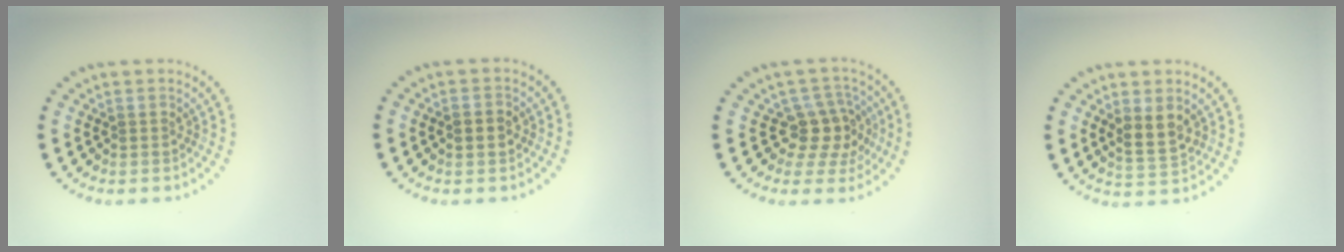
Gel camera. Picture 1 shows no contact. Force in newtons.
{"total": 2.1, "press": 2.0, "slide": 0.2}
{"total": 3.6, "press": 3.0, "slide": 2.0}
{"total": 2.7, "press": 2.6, "slide": 0.8}